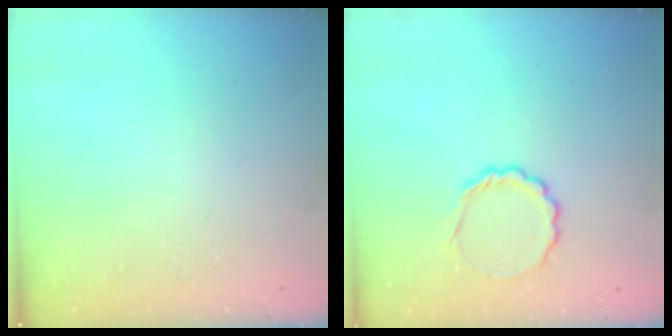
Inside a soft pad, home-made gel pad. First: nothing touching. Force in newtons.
{"total": 5.9, "press": 5.8, "slide": 1.4}